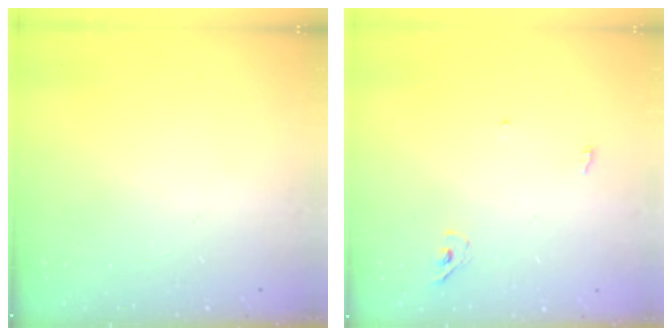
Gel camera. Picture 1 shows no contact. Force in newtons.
{"total": 3.7, "press": 3.6, "slide": 1.0}